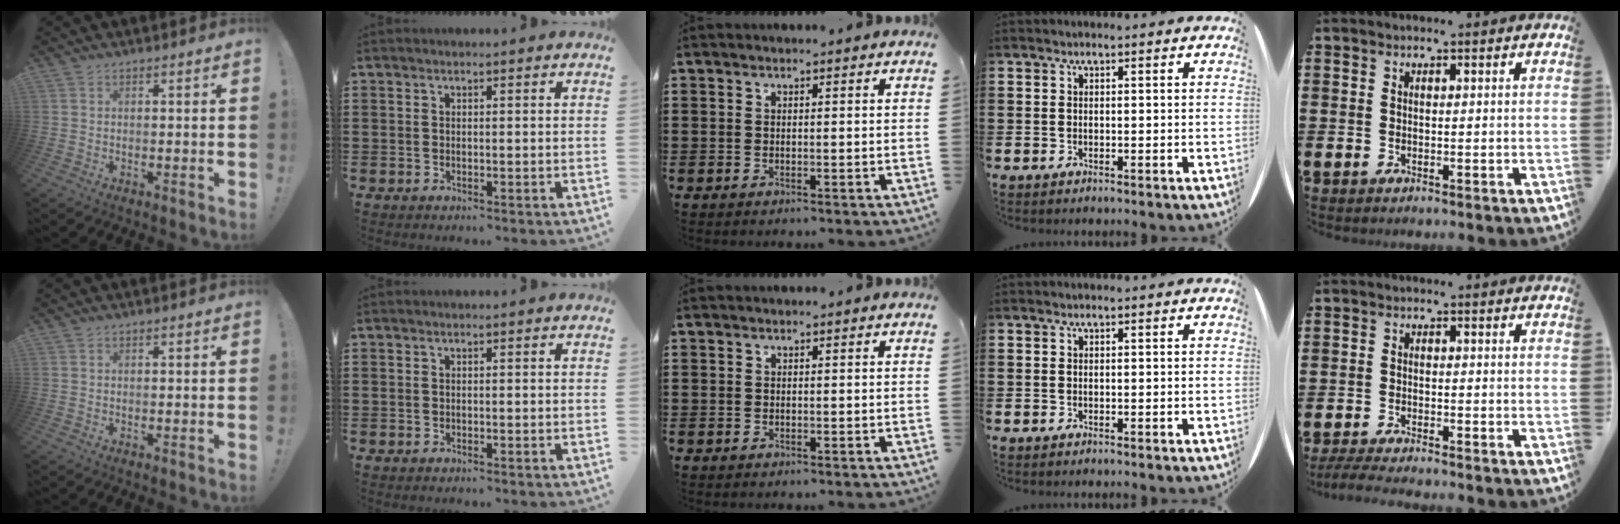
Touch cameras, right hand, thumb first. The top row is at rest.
{"little": {"total": 2.2, "force": [-2.0, -0.1, 0.9], "torque": [-0.013, 0.002, -0.038]}}